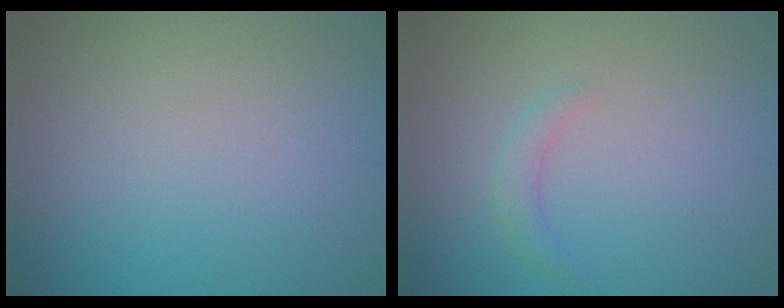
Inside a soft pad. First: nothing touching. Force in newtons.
{"total": 1.3, "press": 1.3, "slide": 0.0}